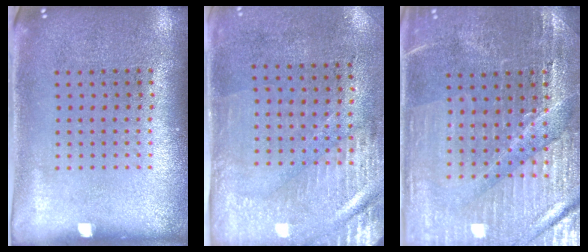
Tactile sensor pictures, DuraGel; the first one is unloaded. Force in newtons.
{"total": 3.0, "press": 2.5, "slide": 1.6}
{"total": 3.2, "press": 3.2, "slide": 0.5}